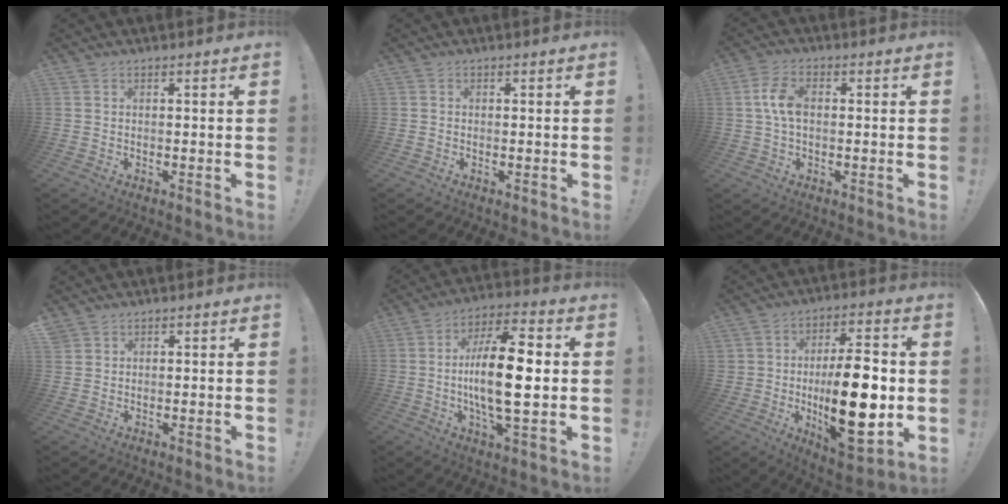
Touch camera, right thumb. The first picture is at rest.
{"total": 0.6, "force": [-0.2, 0.5, 0.0], "torque": [-0.007, 0.006, -0.001]}
{"total": 7.2, "force": [0.3, 4.4, 5.7], "torque": [-0.098, 0.005, 0.003]}
{"total": 1.7, "force": [1.4, 1.1, 0.1], "torque": [-0.003, -0.003, 0.028]}
{"total": 18.6, "force": [-0.4, 6.1, 17.5], "torque": [-0.323, 0.000, -0.018]}
{"total": 21.4, "force": [-2.4, 10.7, 18.3], "torque": [-0.289, 0.004, -0.033]}